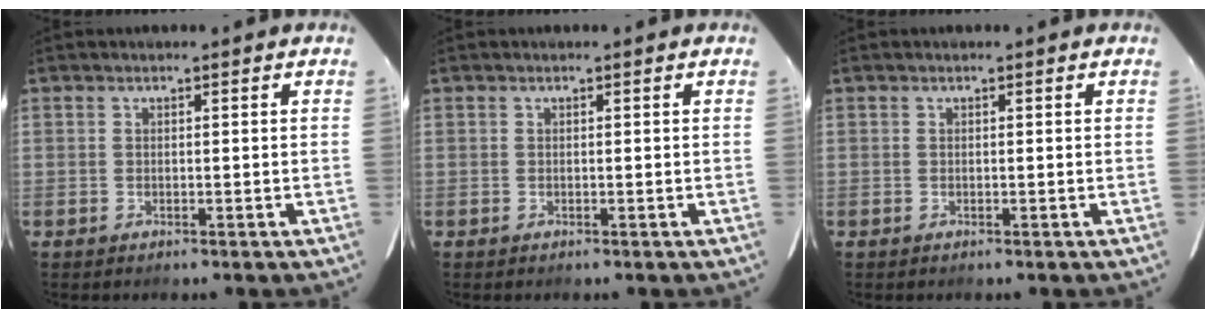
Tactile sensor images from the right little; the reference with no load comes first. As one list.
[{"total": 0.0}, {"total": 0.0}]